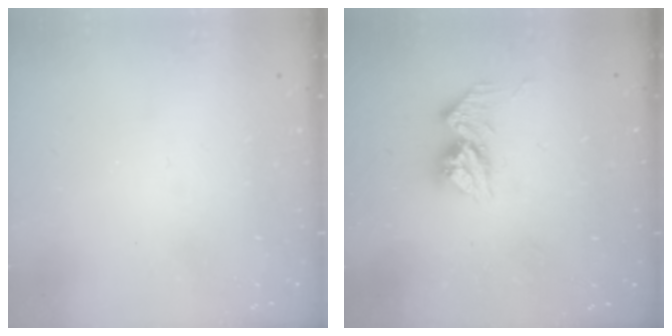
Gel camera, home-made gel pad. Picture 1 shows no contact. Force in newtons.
{"total": 10.3, "press": 10.3, "slide": 0.9}